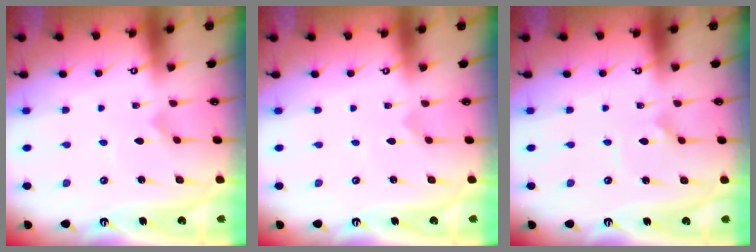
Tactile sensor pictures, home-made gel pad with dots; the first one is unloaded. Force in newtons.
{"total": 0.0}
{"total": 1.9, "press": 1.9, "slide": 0.1}